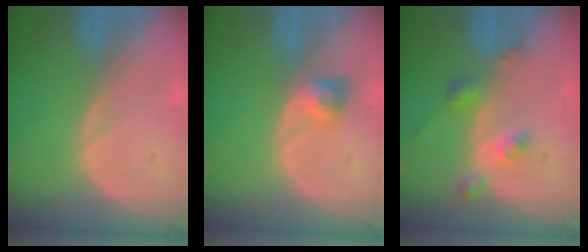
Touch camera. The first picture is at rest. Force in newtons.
{"total": 3.0, "press": 2.6, "slide": 1.3}
{"total": 4.2, "press": 3.8, "slide": 1.8}